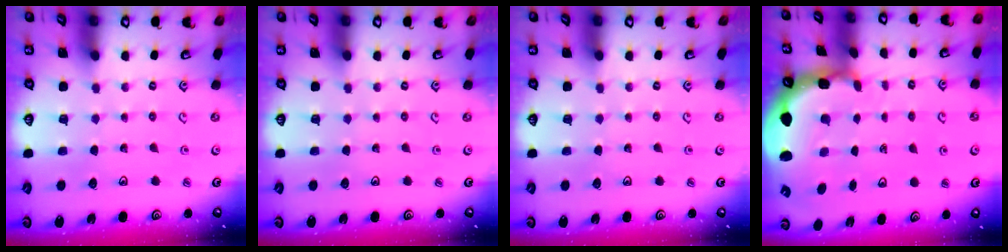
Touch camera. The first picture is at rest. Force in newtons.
{"total": 0.0}
{"total": 0.0}
{"total": 3.8, "press": 3.6, "slide": 1.0}